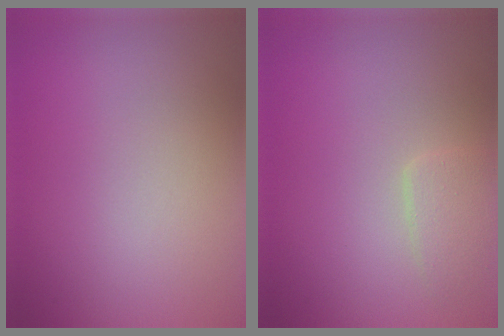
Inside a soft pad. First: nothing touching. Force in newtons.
{"total": 1.5, "press": 1.5, "slide": 0.1}